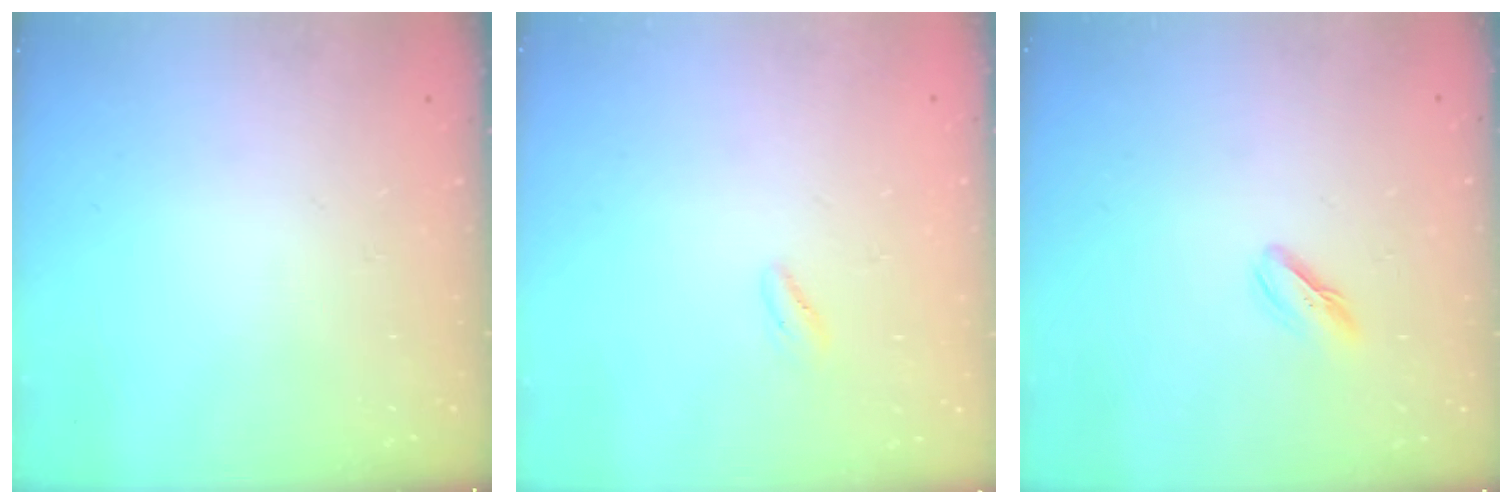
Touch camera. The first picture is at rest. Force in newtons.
{"total": 0.7, "press": 0.5, "slide": 0.5}
{"total": 4.5, "press": 4.3, "slide": 1.2}